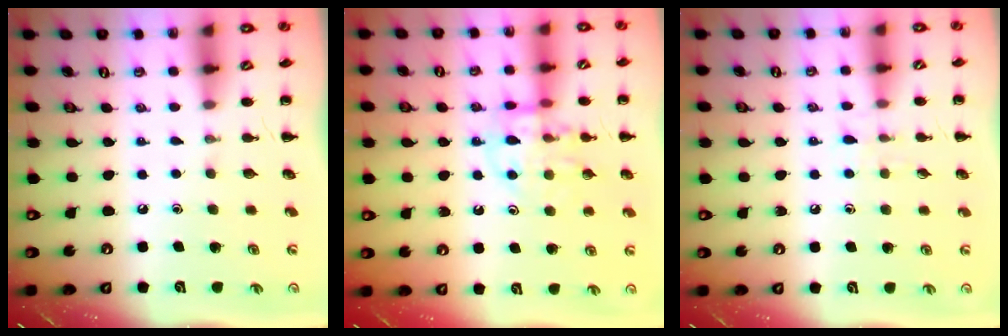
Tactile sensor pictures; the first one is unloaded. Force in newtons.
{"total": 12.0, "press": 11.9, "slide": 1.4}
{"total": 6.3, "press": 5.7, "slide": 2.7}